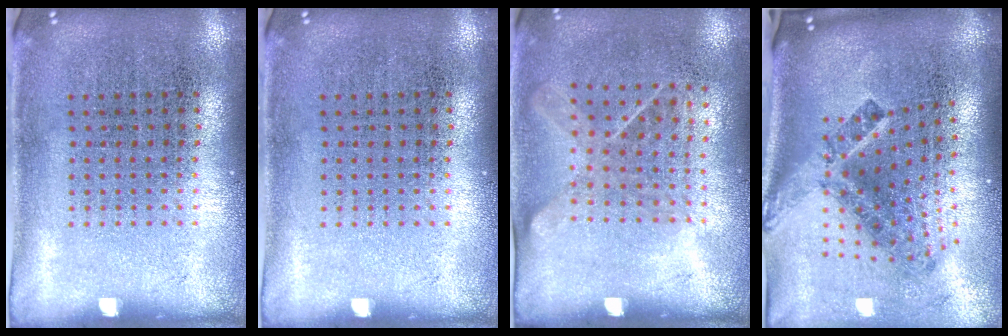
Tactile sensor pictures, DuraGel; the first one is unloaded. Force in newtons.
{"total": 0.0}
{"total": 1.3, "press": 1.0, "slide": 0.8}
{"total": 3.0, "press": 1.7, "slide": 2.4}